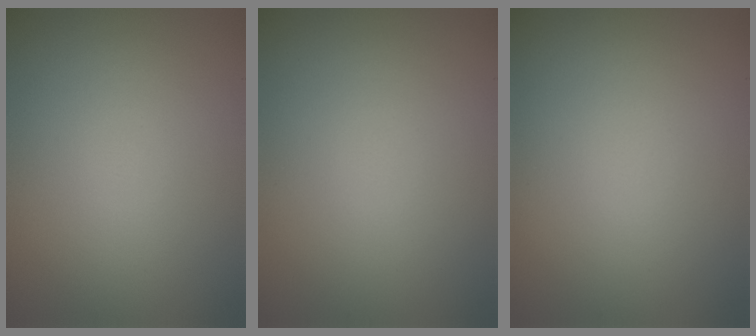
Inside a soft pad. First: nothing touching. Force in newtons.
{"total": 0.0}
{"total": 0.0}